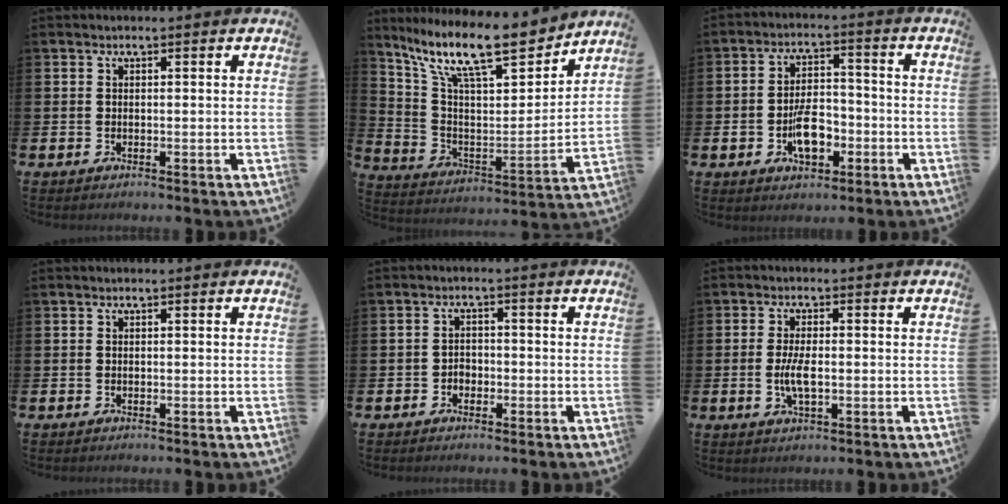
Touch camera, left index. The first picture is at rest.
{"total": 14.1, "force": [11.4, 3.4, 7.5], "torque": [-0.172, -0.071, 0.198]}
{"total": 6.6, "force": [-2.3, 3.8, 4.9], "torque": [-0.085, 0.011, -0.043]}
{"total": 0.0}
{"total": 1.8, "force": [-1.0, 1.5, 0.5], "torque": [-0.010, 0.003, -0.023]}
{"total": 4.0, "force": [-0.5, 1.4, 3.7], "torque": [-0.062, -0.006, -0.014]}